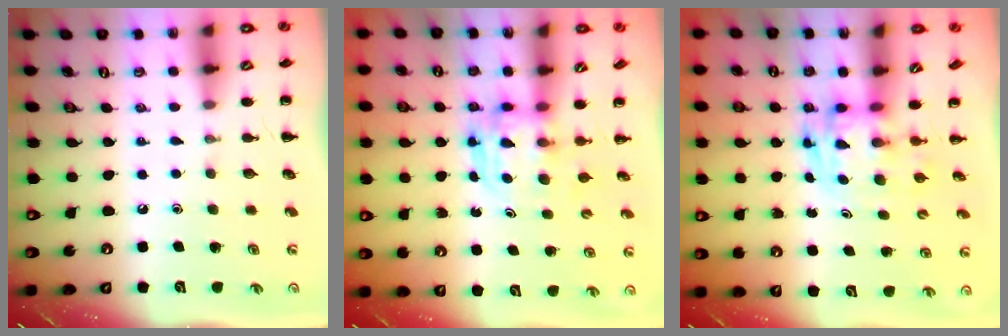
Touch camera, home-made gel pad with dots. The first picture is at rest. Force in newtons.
{"total": 3.6, "press": 3.6, "slide": 0.3}
{"total": 3.3, "press": 3.3, "slide": 0.6}